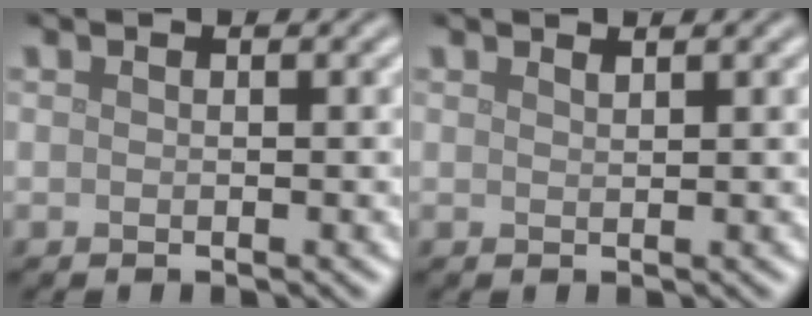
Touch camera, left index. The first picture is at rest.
{"total": 0.7, "force": [0.7, 0.1, 0.2], "torque": [0.001, 0.001, 0.014]}